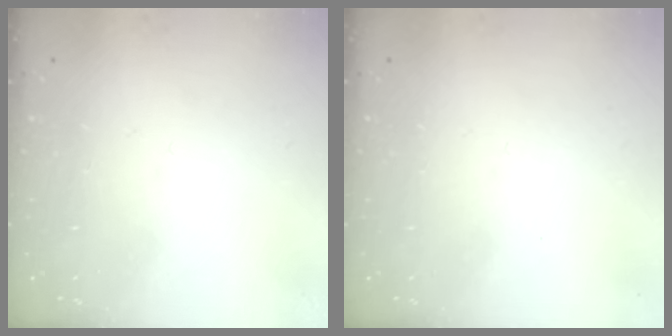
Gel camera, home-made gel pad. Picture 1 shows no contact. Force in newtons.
{"total": 0.0}